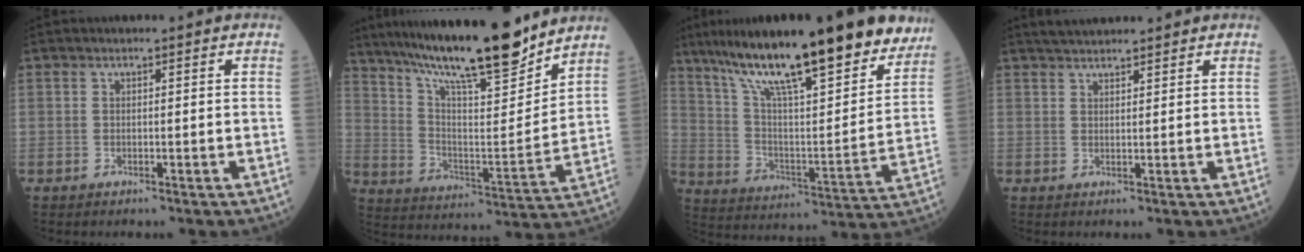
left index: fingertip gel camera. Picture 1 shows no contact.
{"total": 21.4, "force": [17.6, 2.1, 11.9], "torque": [-0.203, -0.004, 0.290]}
{"total": 27.2, "force": [20.8, 4.7, 16.9], "torque": [-0.269, 0.001, 0.311]}
{"total": 4.7, "force": [4.3, 0.7, 1.8], "torque": [-0.027, 0.033, 0.074]}